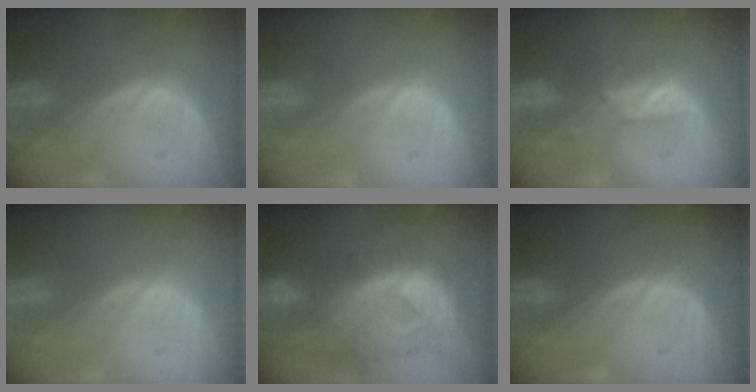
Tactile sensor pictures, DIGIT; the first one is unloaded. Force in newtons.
{"total": 0.5, "press": 0.1, "slide": 0.5}
{"total": 3.1, "press": 3.0, "slide": 0.3}
{"total": 0.0}
{"total": 11.5, "press": 10.0, "slide": 5.7}
{"total": 0.0}